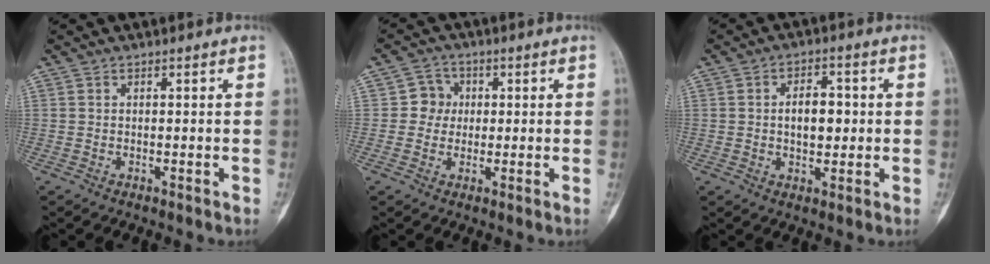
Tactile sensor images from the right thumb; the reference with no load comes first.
{"total": 4.3, "force": [0.3, 4.1, 1.2], "torque": [0.011, 0.009, -0.001]}
{"total": 6.5, "force": [0.2, 3.9, 5.2], "torque": [-0.061, 0.008, 0.003]}